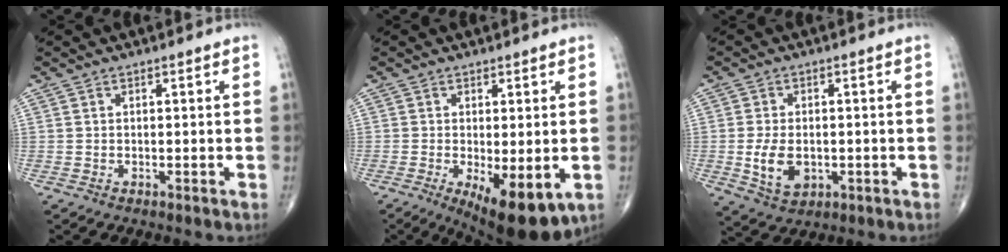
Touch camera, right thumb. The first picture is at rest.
{"total": 11.2, "force": [-3.6, 4.1, 9.8], "torque": [-0.139, -0.023, -0.044]}
{"total": 7.4, "force": [-1.2, 4.8, 5.5], "torque": [-0.093, -0.007, -0.012]}